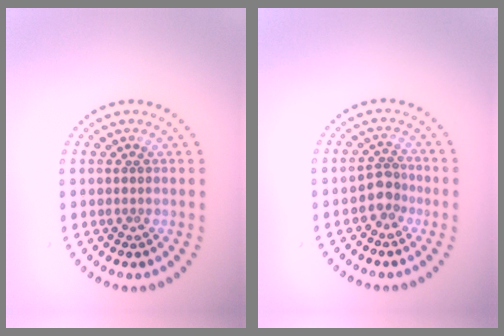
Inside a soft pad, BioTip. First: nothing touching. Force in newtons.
{"total": 2.1, "press": 1.7, "slide": 1.2}